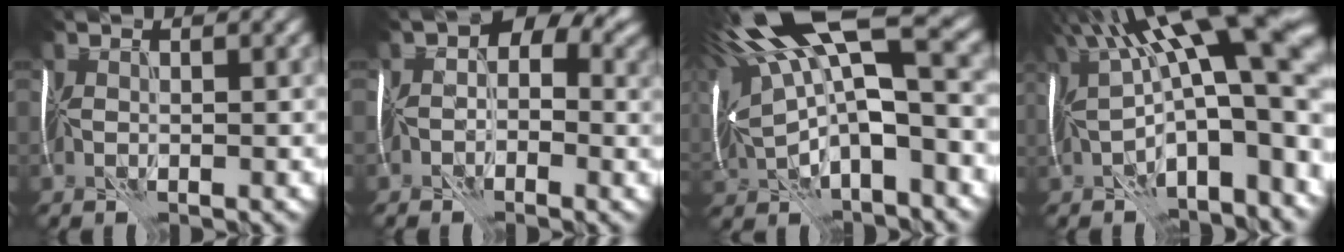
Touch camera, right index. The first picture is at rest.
{"total": 3.3, "force": [-0.4, 2.5, 2.2], "torque": [-0.031, 0.017, -0.013]}
{"total": 15.0, "force": [2.8, 5.2, 13.8], "torque": [-0.270, 0.013, 0.076]}
{"total": 17.1, "force": [1.2, 6.5, 15.8], "torque": [-0.237, 0.019, 0.043]}